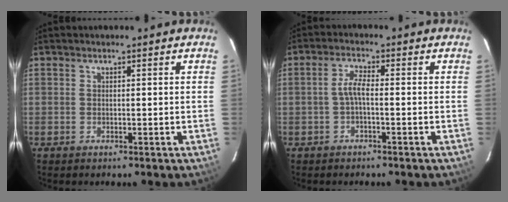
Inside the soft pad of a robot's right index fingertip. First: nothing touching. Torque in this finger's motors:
{"motor_torque": [0.60, 0.02, 0.46, 0.10]}